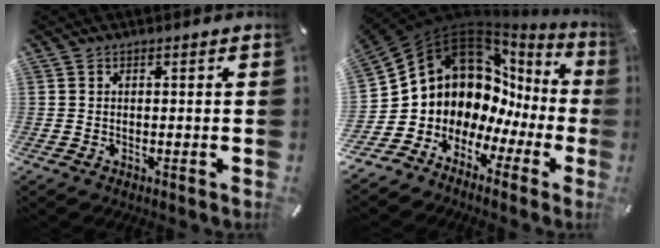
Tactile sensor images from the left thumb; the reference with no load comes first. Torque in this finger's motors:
{"motor_torque": [0.63, 3.08, 2.48, 0.29, 0.24]}